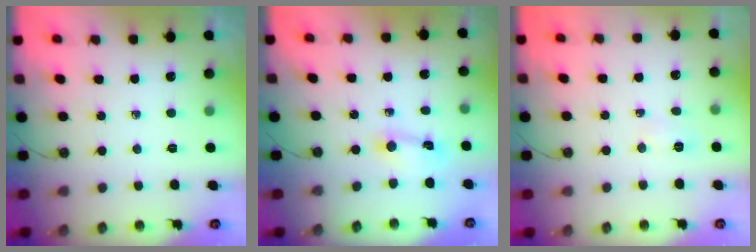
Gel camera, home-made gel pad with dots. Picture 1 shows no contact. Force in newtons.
{"total": 2.4, "press": 2.4, "slide": 0.3}
{"total": 3.5, "press": 3.4, "slide": 1.0}